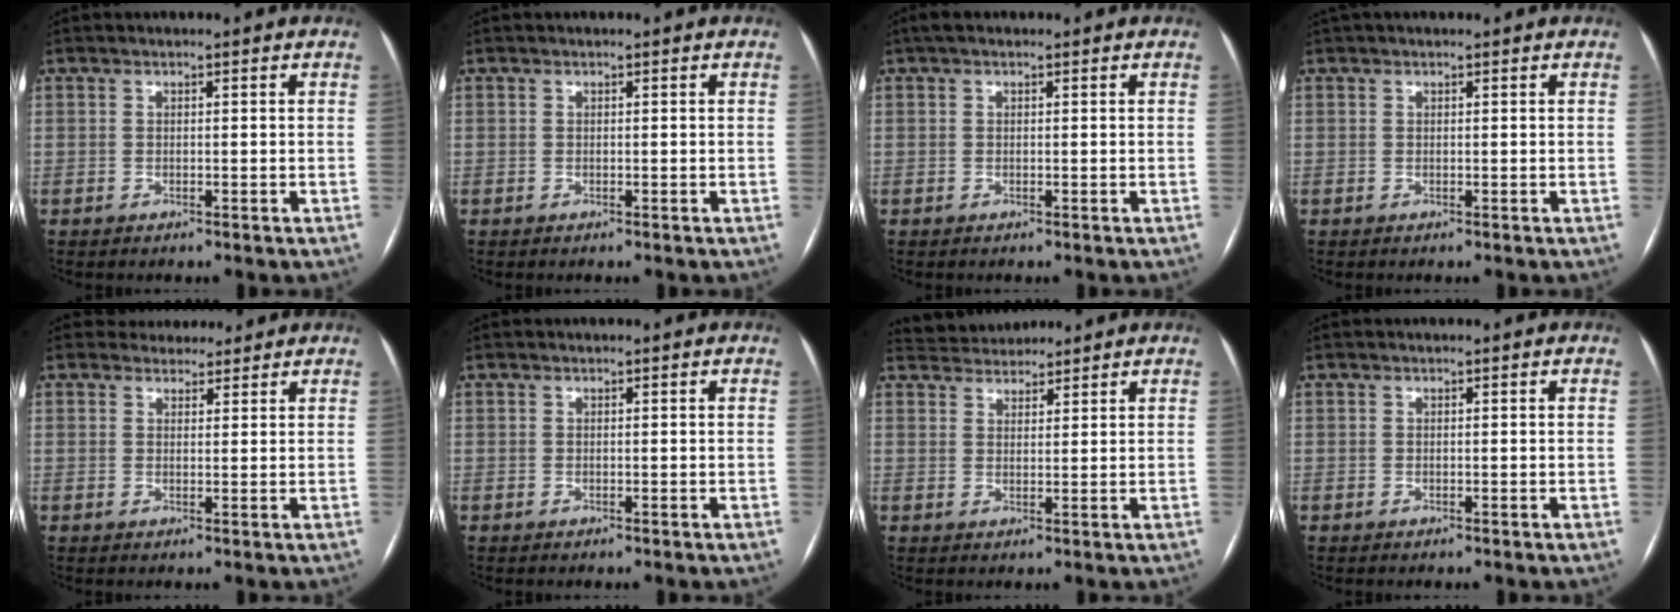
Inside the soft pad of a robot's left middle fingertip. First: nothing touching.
{"total": 0.0}
{"total": 1.5, "force": [0.9, 0.8, 0.9], "torque": [-0.020, 0.021, 0.013]}
{"total": 1.3, "force": [1.1, 0.4, 0.6], "torque": [-0.013, 0.029, 0.020]}
{"total": 3.9, "force": [3.6, 1.7, -0.1], "torque": [0.008, 0.010, 0.046]}
{"total": 0.0}
{"total": 5.1, "force": [4.9, 1.3, 0.4], "torque": [-0.011, 0.030, 0.083]}
{"total": 0.0}